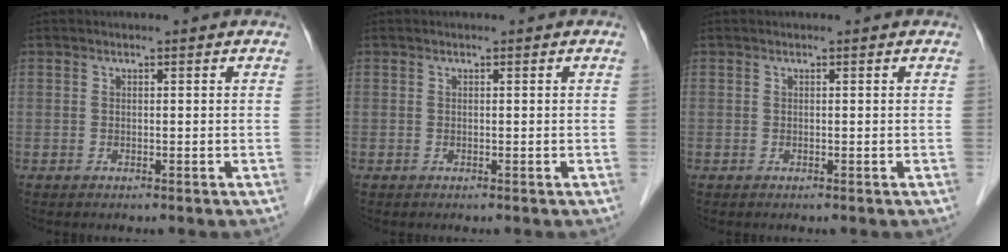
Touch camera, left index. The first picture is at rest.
{"total": 0.0}
{"total": 0.0}